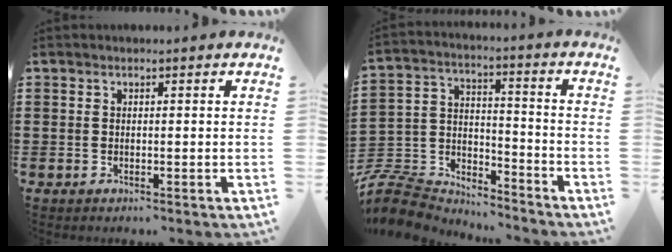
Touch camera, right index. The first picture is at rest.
{"total": 9.0, "force": [-8.5, 2.6, 1.8], "torque": [-0.064, 0.007, -0.175]}